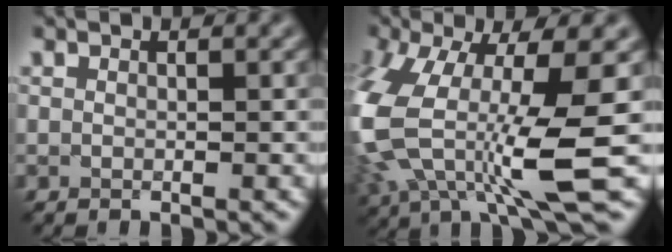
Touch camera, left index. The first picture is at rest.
{"total": 12.9, "force": [-1.6, 5.4, 11.6], "torque": [-0.258, -0.032, -0.025]}